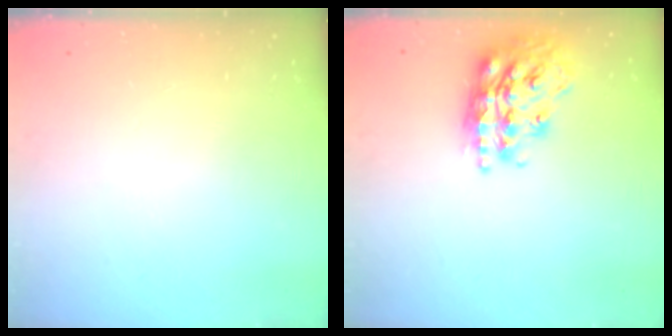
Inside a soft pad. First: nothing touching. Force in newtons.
{"total": 20.8, "press": 20.8, "slide": 1.4}